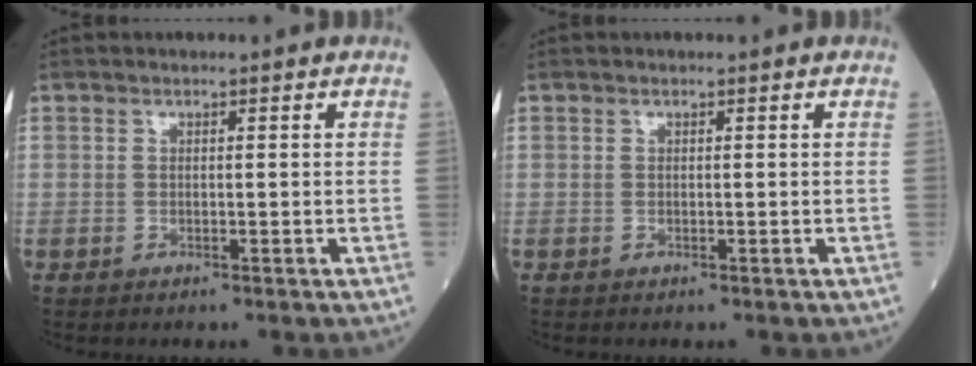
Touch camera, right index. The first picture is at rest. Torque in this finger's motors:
{"motor_torque": [0.21, -0.01, 0.07, 0.01]}